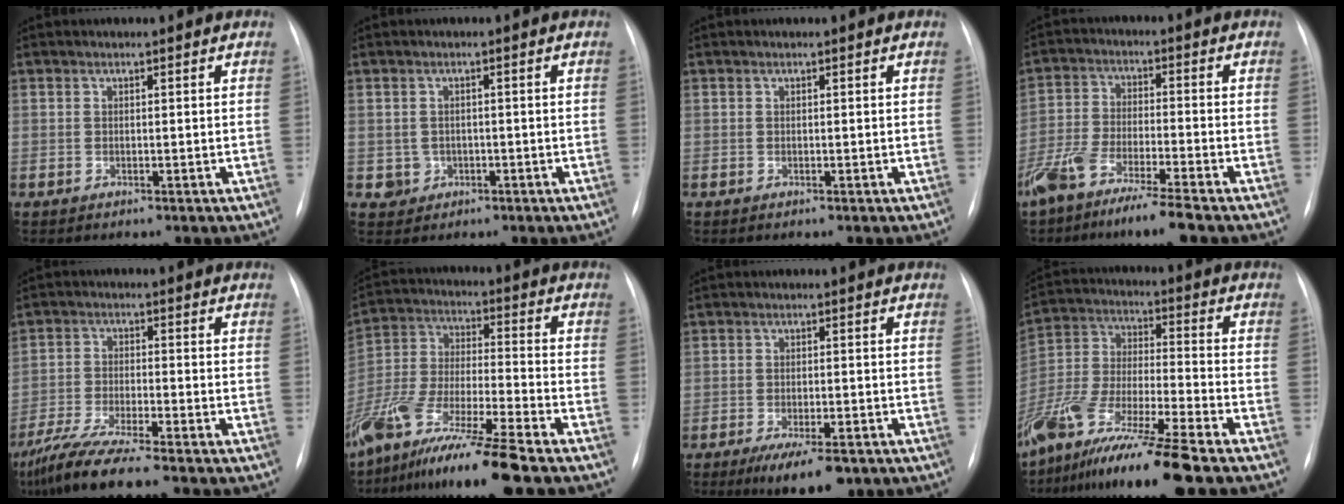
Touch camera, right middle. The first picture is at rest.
{"total": 2.4, "force": [-0.6, 2.3, 0.3], "torque": [0.002, 0.007, -0.004]}
{"total": 0.0}
{"total": 9.5, "force": [-7.0, 0.5, 6.4], "torque": [-0.133, -0.023, -0.135]}
{"total": 9.8, "force": [-8.0, -0.2, 5.6], "torque": [-0.105, -0.035, -0.141]}
{"total": 16.9, "force": [-12.6, 0.0, 11.2], "torque": [-0.244, -0.042, -0.235]}
{"total": 7.6, "force": [-5.0, 2.2, 5.2], "torque": [-0.080, -0.012, -0.074]}
{"total": 18.5, "force": [-13.7, 0.3, 12.4], "torque": [-0.273, -0.046, -0.255]}